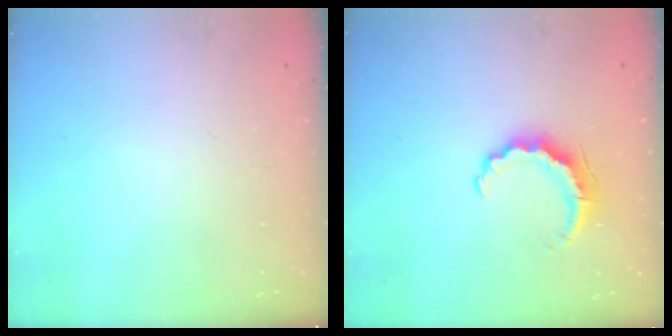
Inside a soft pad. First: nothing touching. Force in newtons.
{"total": 7.6, "press": 7.6, "slide": 0.3}